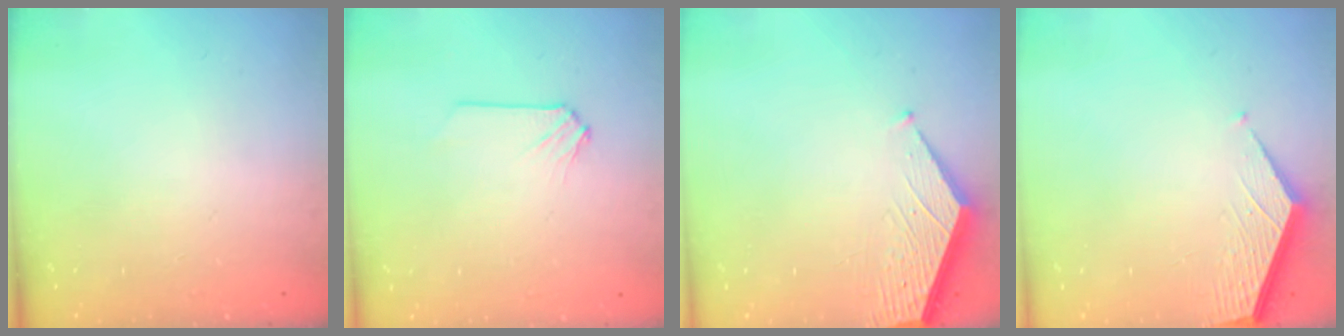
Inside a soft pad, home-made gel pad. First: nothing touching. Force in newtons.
{"total": 0.0}
{"total": 3.4, "press": 3.4, "slide": 0.4}
{"total": 3.6, "press": 3.5, "slide": 0.3}